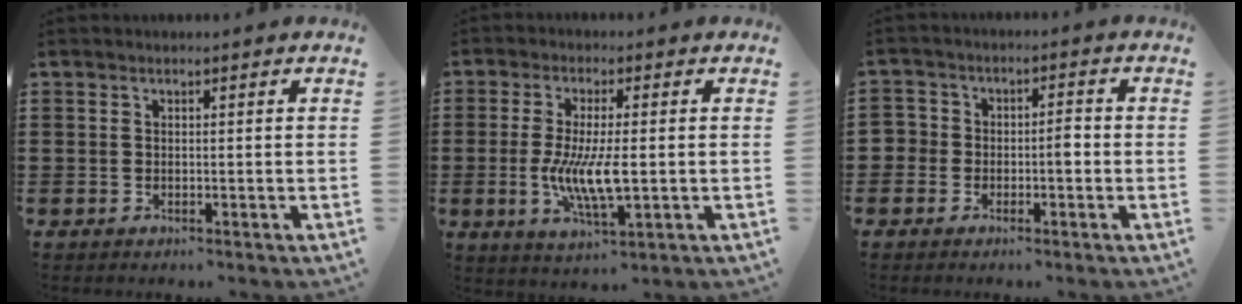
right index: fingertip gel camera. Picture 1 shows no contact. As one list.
[{"total": 8.1, "force": [-1.0, 2.4, 7.7], "torque": [-0.167, -0.013, -0.024]}, {"total": 2.9, "force": [-1.0, 2.1, 1.7], "torque": [-0.039, 0.006, -0.023]}]